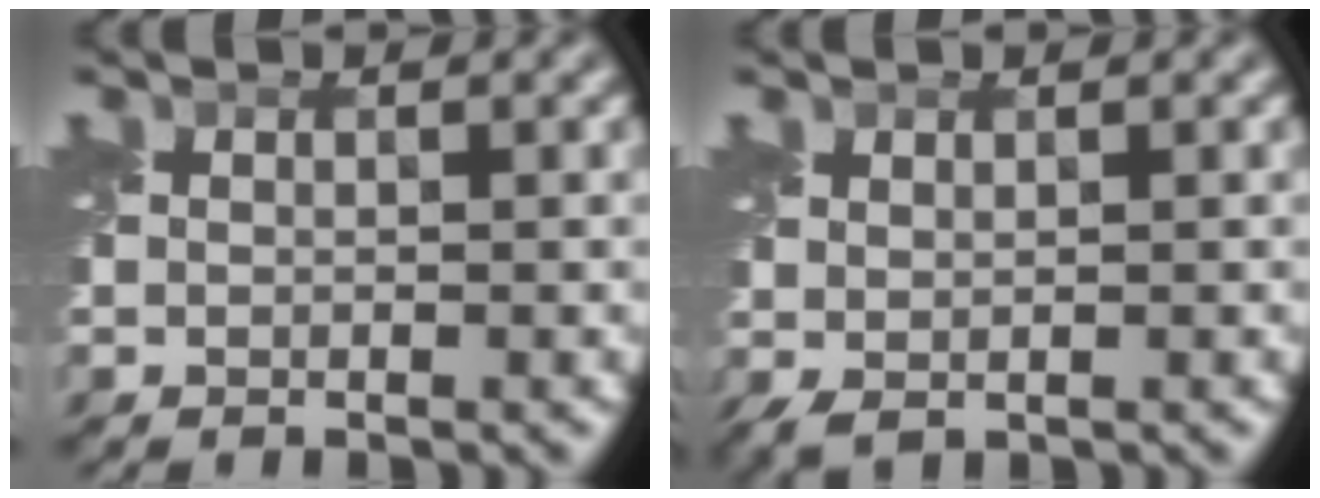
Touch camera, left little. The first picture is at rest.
{"total": 1.2, "force": [0.3, 0.6, 1.0], "torque": [-0.028, 0.000, 0.009]}